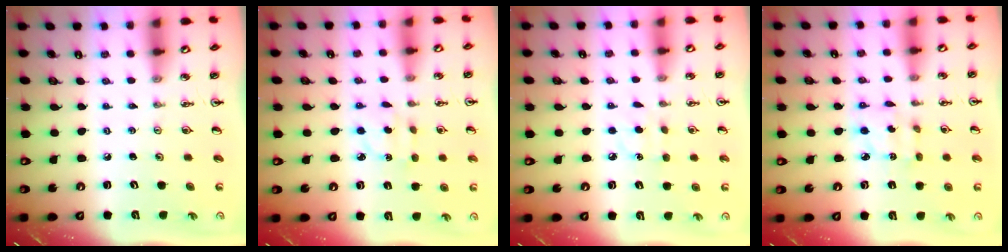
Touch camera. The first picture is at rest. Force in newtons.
{"total": 3.6, "press": 3.6, "slide": 0.4}
{"total": 5.8, "press": 5.8, "slide": 0.7}
{"total": 4.4, "press": 4.4, "slide": 0.2}